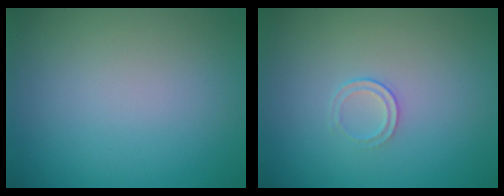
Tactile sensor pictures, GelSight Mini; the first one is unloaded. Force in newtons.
{"total": 1.0, "press": 0.5, "slide": 0.9}